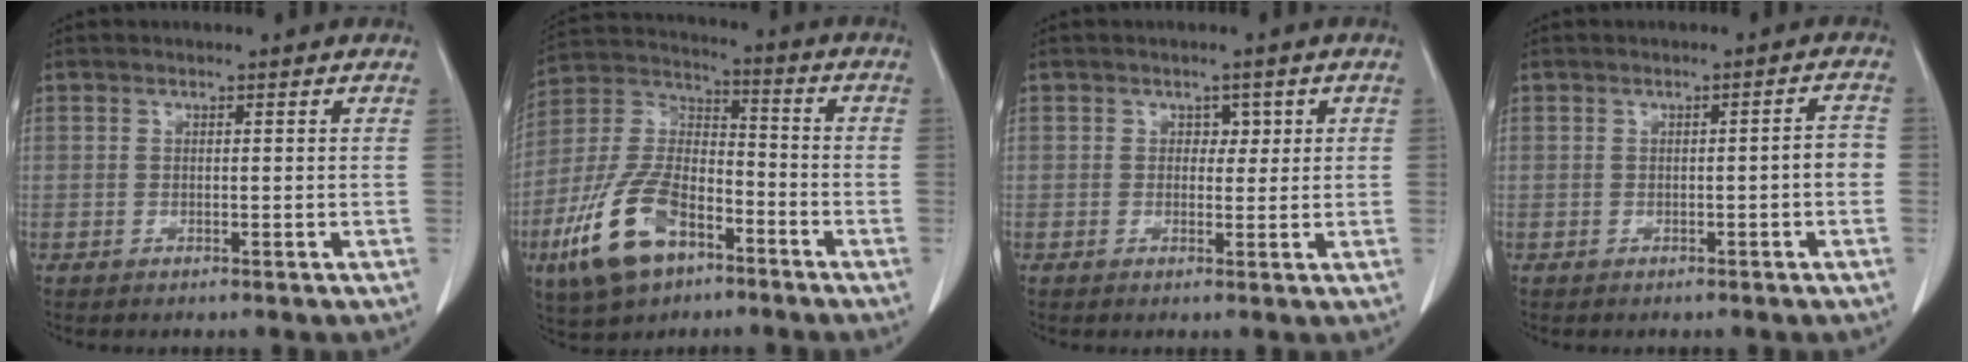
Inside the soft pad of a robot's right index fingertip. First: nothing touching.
{"total": 15.4, "force": [-8.0, 7.5, 10.8], "torque": [-0.235, 0.004, -0.146]}
{"total": 1.5, "force": [0.4, 1.1, 0.9], "torque": [-0.003, 0.002, 0.001]}
{"total": 2.4, "force": [-0.6, 0.2, 2.3], "torque": [-0.026, 0.004, -0.010]}